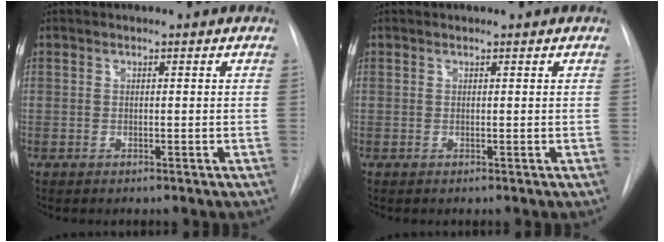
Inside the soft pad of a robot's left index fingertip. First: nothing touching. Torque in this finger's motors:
{"motor_torque": [0.29, -0.20, -0.03, 0.00]}